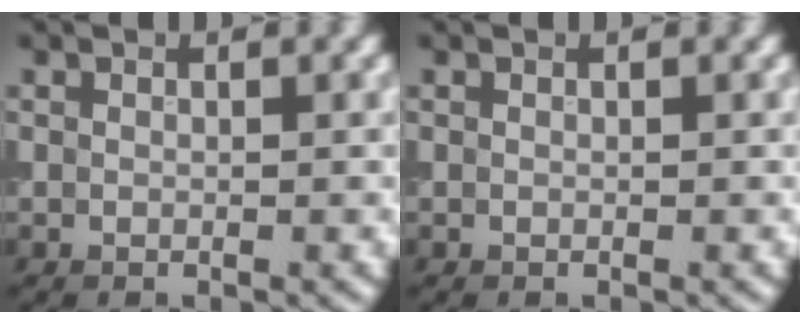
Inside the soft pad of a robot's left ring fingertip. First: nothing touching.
{"total": 0.0}